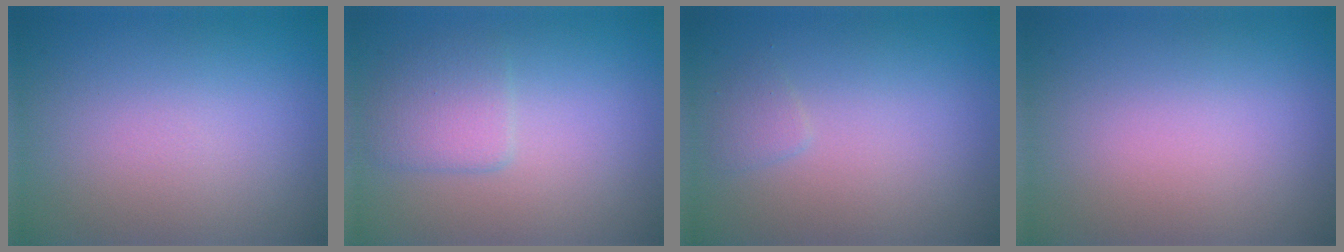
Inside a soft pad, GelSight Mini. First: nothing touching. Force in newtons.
{"total": 2.5, "press": 2.5, "slide": 0.1}
{"total": 0.9, "press": 0.9, "slide": 0.1}
{"total": 0.0}